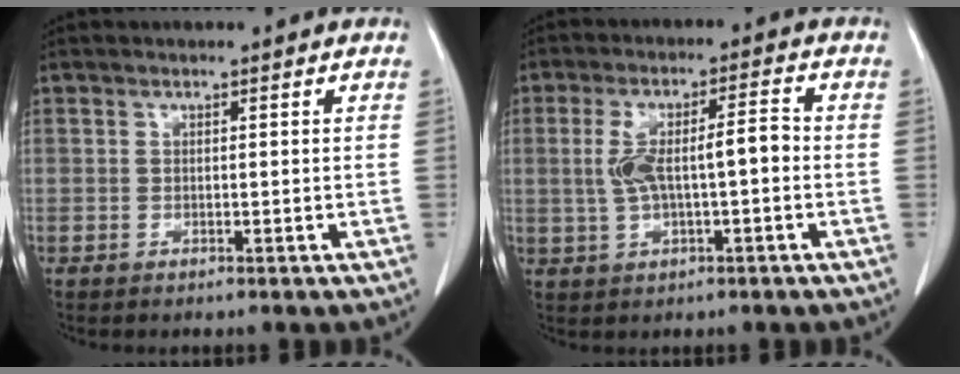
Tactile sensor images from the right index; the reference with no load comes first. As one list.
[{"total": 7.8, "force": [-0.2, 2.0, 7.5], "torque": [-0.149, 0.026, 0.004]}]